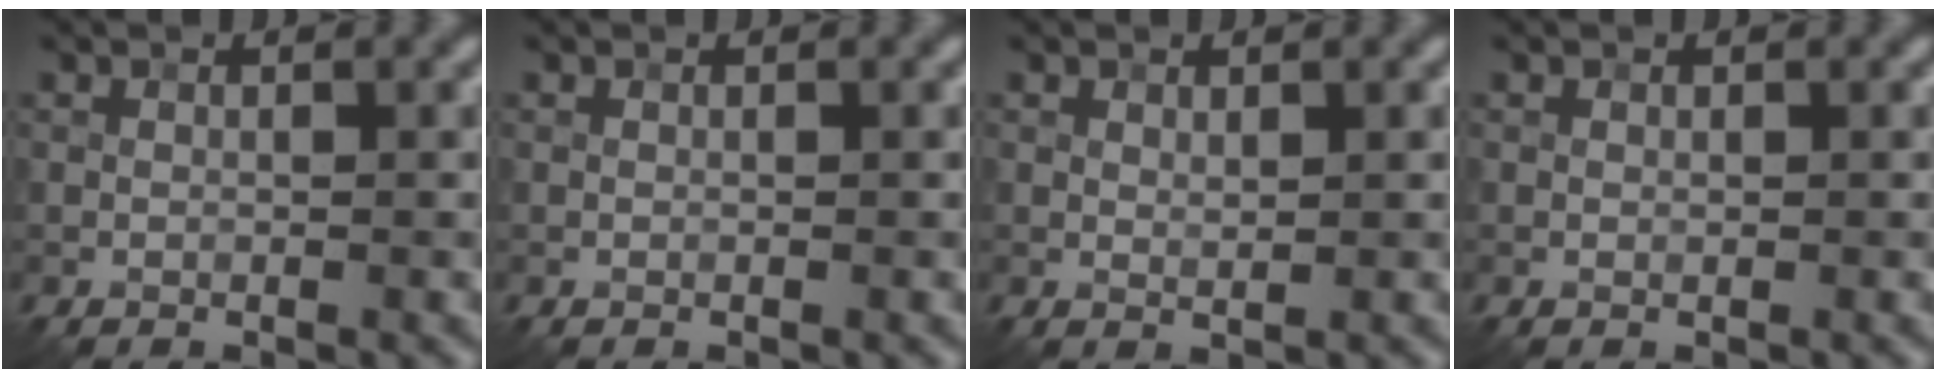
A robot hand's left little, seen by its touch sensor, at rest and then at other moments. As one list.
[{"total": 0.0}, {"total": 0.6, "force": [0.4, 0.3, 0.4], "torque": [-0.010, -0.003, 0.008]}, {"total": 0.0}]